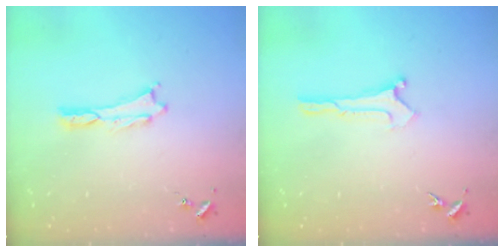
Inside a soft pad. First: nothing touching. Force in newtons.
{"total": 0.0}